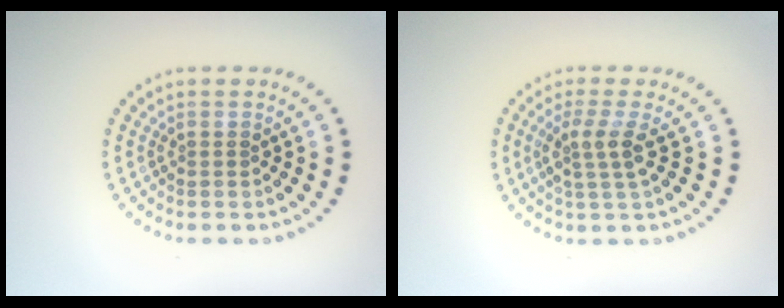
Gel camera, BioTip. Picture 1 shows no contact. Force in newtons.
{"total": 2.6, "press": 2.0, "slide": 1.7}